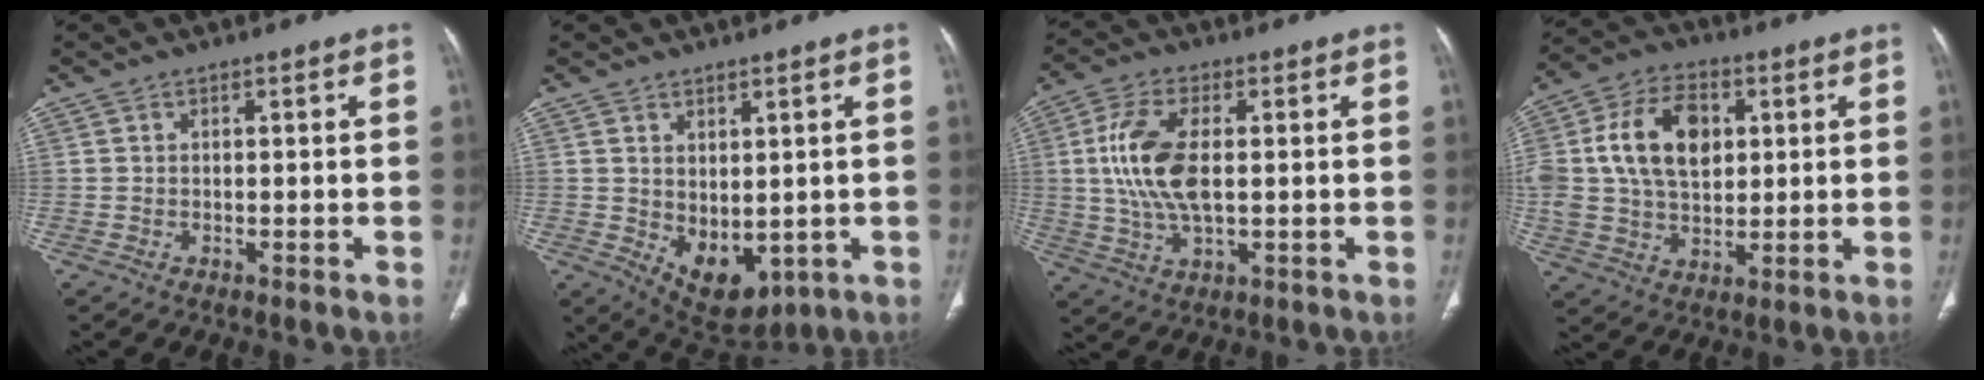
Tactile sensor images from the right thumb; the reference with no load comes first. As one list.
[{"total": 8.3, "force": [-0.6, 5.1, 6.5], "torque": [-0.077, -0.011, 0.020]}, {"total": 11.9, "force": [1.1, 5.8, 10.3], "torque": [-0.220, 0.002, 0.024]}, {"total": 15.3, "force": [3.3, 10.2, 10.9], "torque": [-0.178, 0.006, 0.061]}]